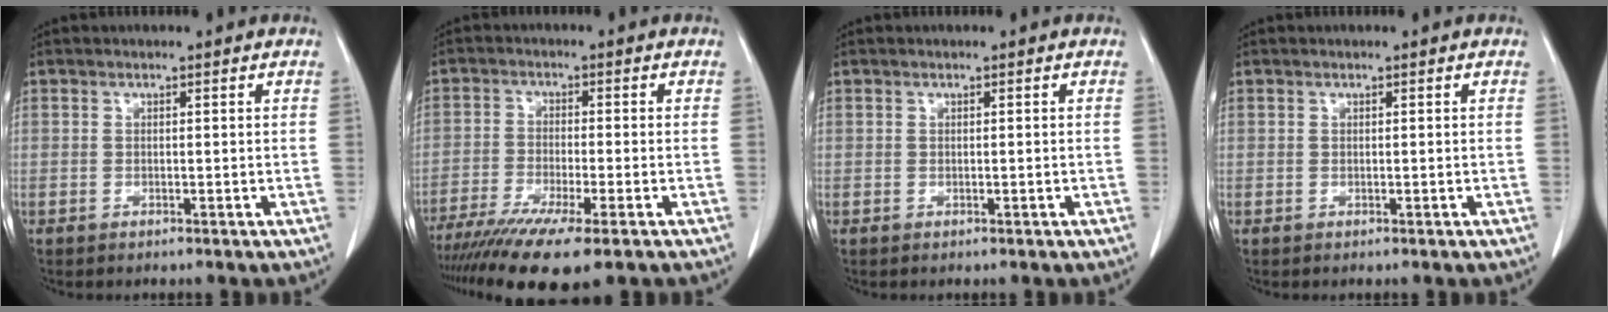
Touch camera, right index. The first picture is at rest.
{"total": 12.1, "force": [-8.7, 0.9, 8.3], "torque": [-0.143, -0.027, -0.142]}
{"total": 0.0}
{"total": 0.0}